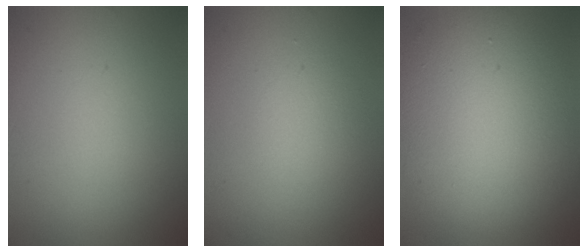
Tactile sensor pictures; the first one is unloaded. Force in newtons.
{"total": 1.6, "press": 1.6, "slide": 0.1}
{"total": 12.9, "press": 12.9, "slide": 0.9}